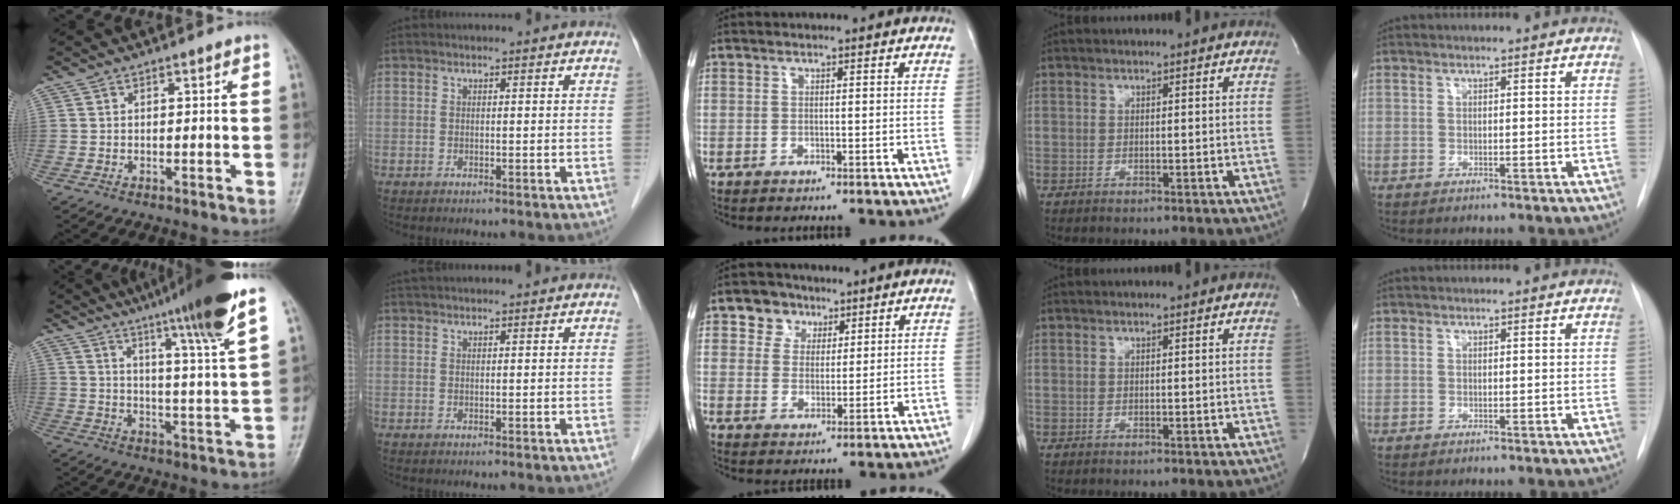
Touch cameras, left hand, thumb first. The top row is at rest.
{"thumb": {"total": 16.8, "force": [11.0, -0.4, 12.7], "torque": [-0.184, -0.046, 0.158]}, "index": {"total": 4.5, "force": [4.1, 0.1, 1.7], "torque": [-0.019, 0.038, 0.059]}, "middle": {"total": 5.1, "force": [2.9, 4.1, 1.0], "torque": [-0.021, 0.012, 0.051]}}